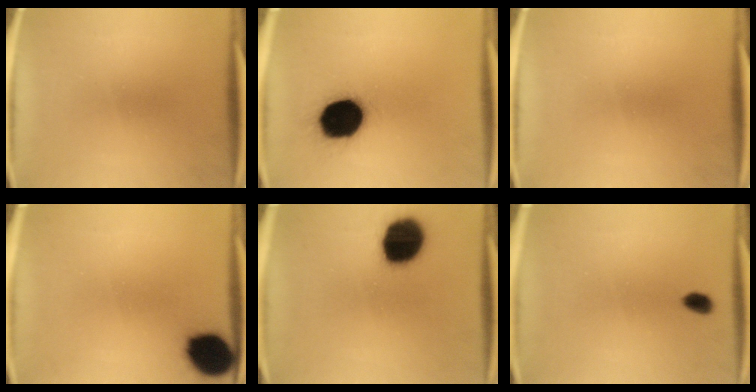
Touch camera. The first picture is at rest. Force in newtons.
{"total": 19.8}
{"total": 0.0}
{"total": 14.7}
{"total": 16.8}
{"total": 2.4}